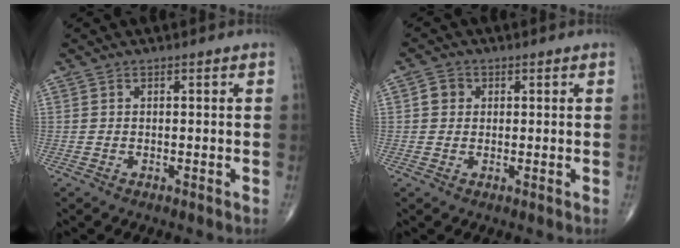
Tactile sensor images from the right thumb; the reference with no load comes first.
{"total": 2.6, "force": [0.5, 2.4, 1.0], "torque": [-0.004, 0.003, 0.004]}